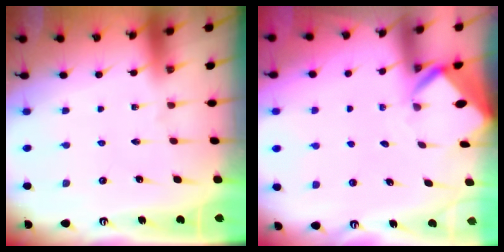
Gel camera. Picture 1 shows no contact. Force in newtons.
{"total": 3.4, "press": 3.4, "slide": 0.1}